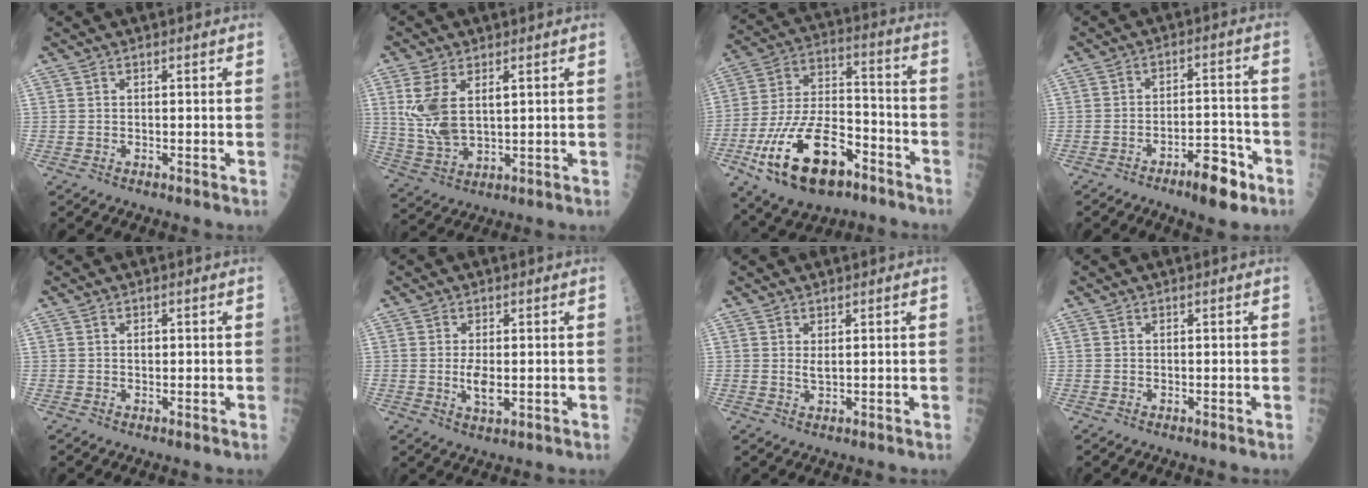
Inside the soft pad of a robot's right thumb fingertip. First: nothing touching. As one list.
[{"total": 9.9, "force": [2.8, 5.3, 7.9], "torque": [-0.166, -0.008, 0.066]}, {"total": 21.8, "force": [-10.2, 10.7, 16.0], "torque": [-0.301, 0.057, -0.170]}, {"total": 8.4, "force": [-5.0, 2.9, 6.1], "torque": [-0.075, 0.036, -0.073]}, {"total": 0.9, "force": [0.1, 0.6, 0.6], "torque": [-0.006, 0.002, 0.001]}, {"total": 3.9, "force": [-0.1, 1.6, 3.5], "torque": [-0.066, -0.009, 0.001]}, {"total": 1.3, "force": [0.5, 0.3, 1.1], "torque": [-0.021, -0.006, 0.010]}, {"total": 0.0}]